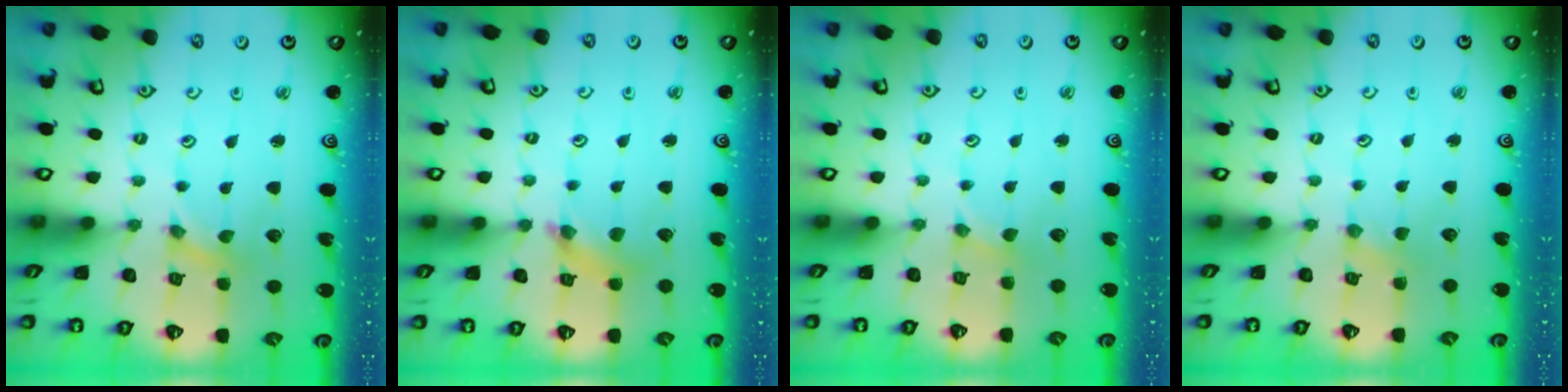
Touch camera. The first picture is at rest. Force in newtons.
{"total": 6.6, "press": 6.6, "slide": 0.8}
{"total": 1.0, "press": 1.0, "slide": 0.2}
{"total": 1.5, "press": 1.5, "slide": 0.3}